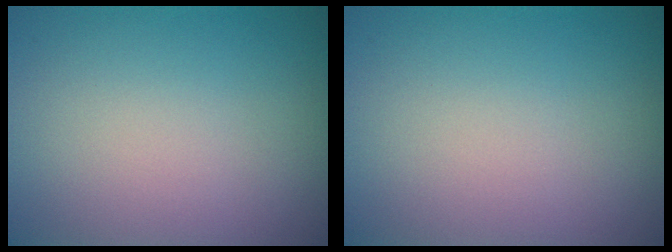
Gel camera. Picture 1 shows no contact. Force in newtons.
{"total": 0.0}